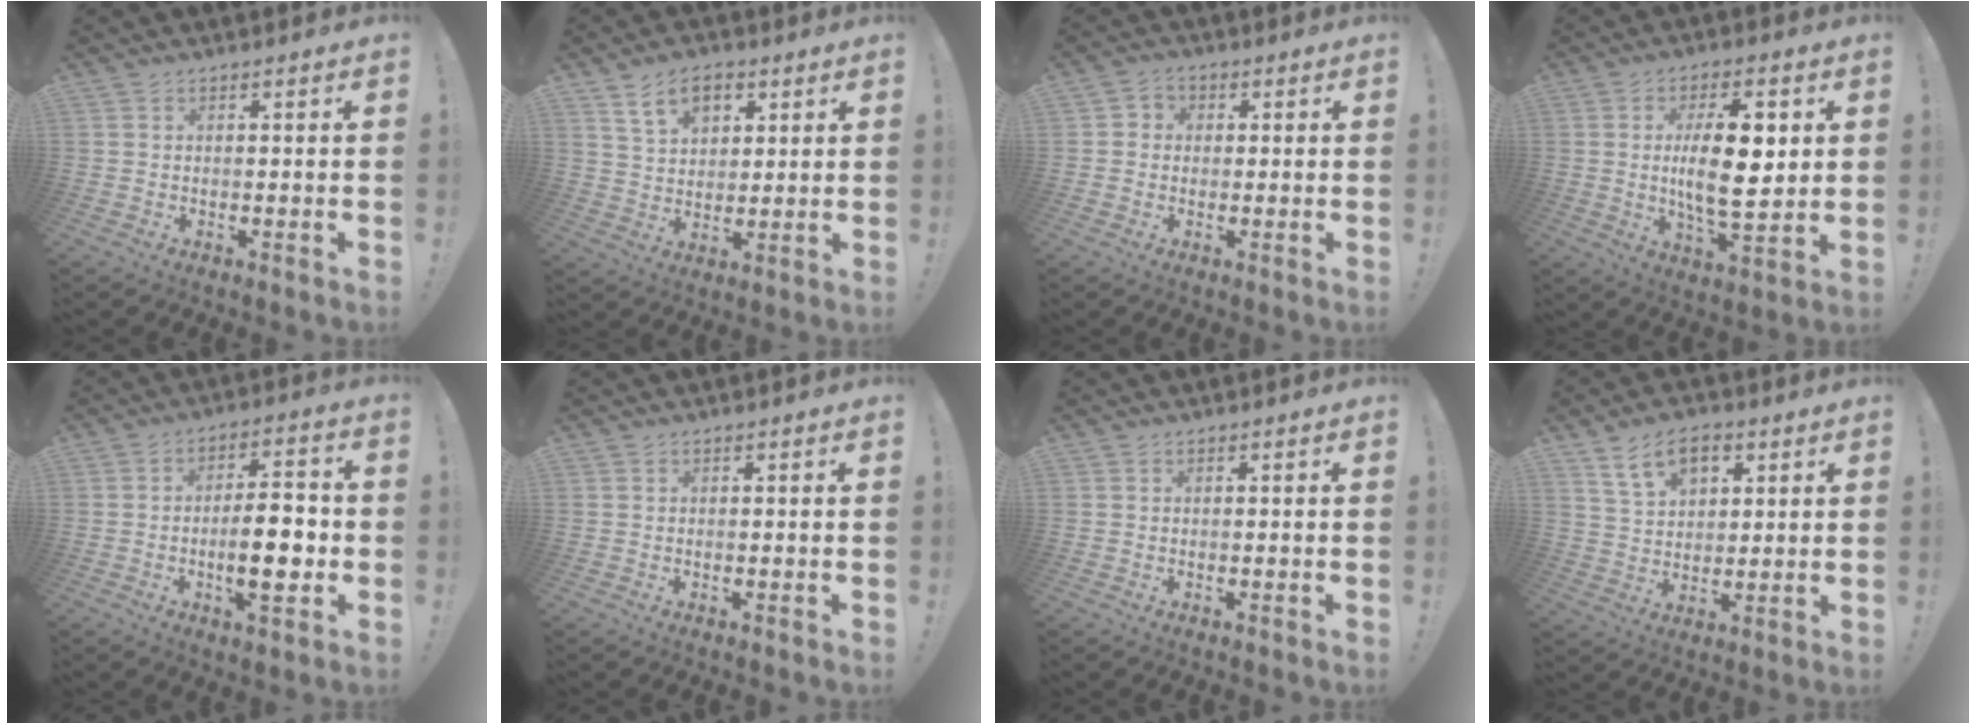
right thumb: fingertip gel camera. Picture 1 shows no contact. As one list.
[{"total": 10.1, "force": [5.3, 6.3, 5.8], "torque": [-0.095, -0.008, 0.100]}, {"total": 3.2, "force": [-0.6, 2.9, 1.1], "torque": [-0.020, 0.009, -0.009]}, {"total": 15.4, "force": [1.7, 6.2, 14.0], "torque": [-0.242, -0.008, 0.019]}, {"total": 12.7, "force": [-2.8, 4.3, 11.6], "torque": [-0.189, 0.005, -0.054]}, {"total": 0.0}, {"total": 0.0}, {"total": 10.9, "force": [5.7, 6.6, 6.6], "torque": [-0.107, -0.008, 0.108]}]